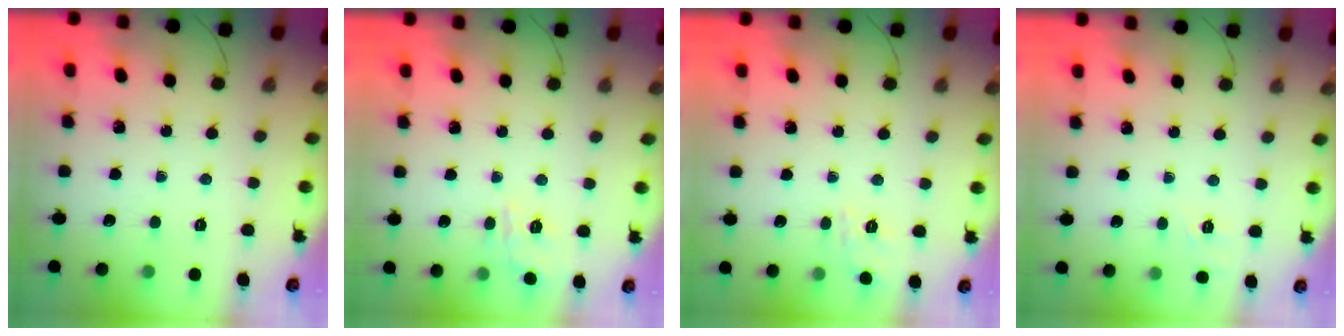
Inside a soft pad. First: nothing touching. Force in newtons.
{"total": 8.0, "press": 8.0, "slide": 0.9}
{"total": 1.9, "press": 0.3, "slide": 1.8}
{"total": 1.7, "press": 0.3, "slide": 1.6}